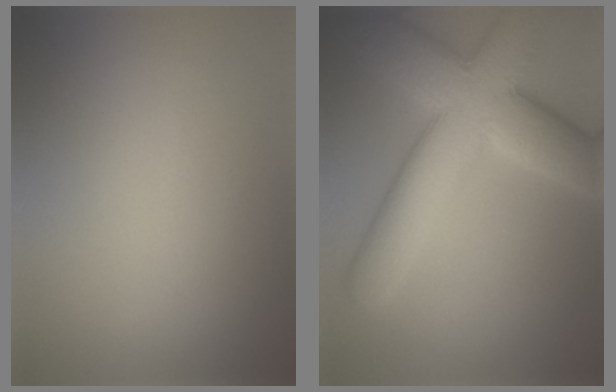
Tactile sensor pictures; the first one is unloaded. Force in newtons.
{"total": 11.5, "press": 11.5, "slide": 0.8}